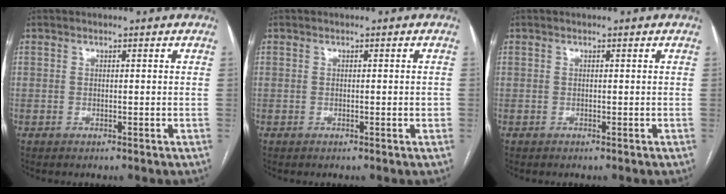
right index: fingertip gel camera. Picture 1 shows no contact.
{"total": 1.3, "force": [-0.2, 0.3, 1.2], "torque": [-0.019, 0.000, 0.000]}
{"total": 0.0}